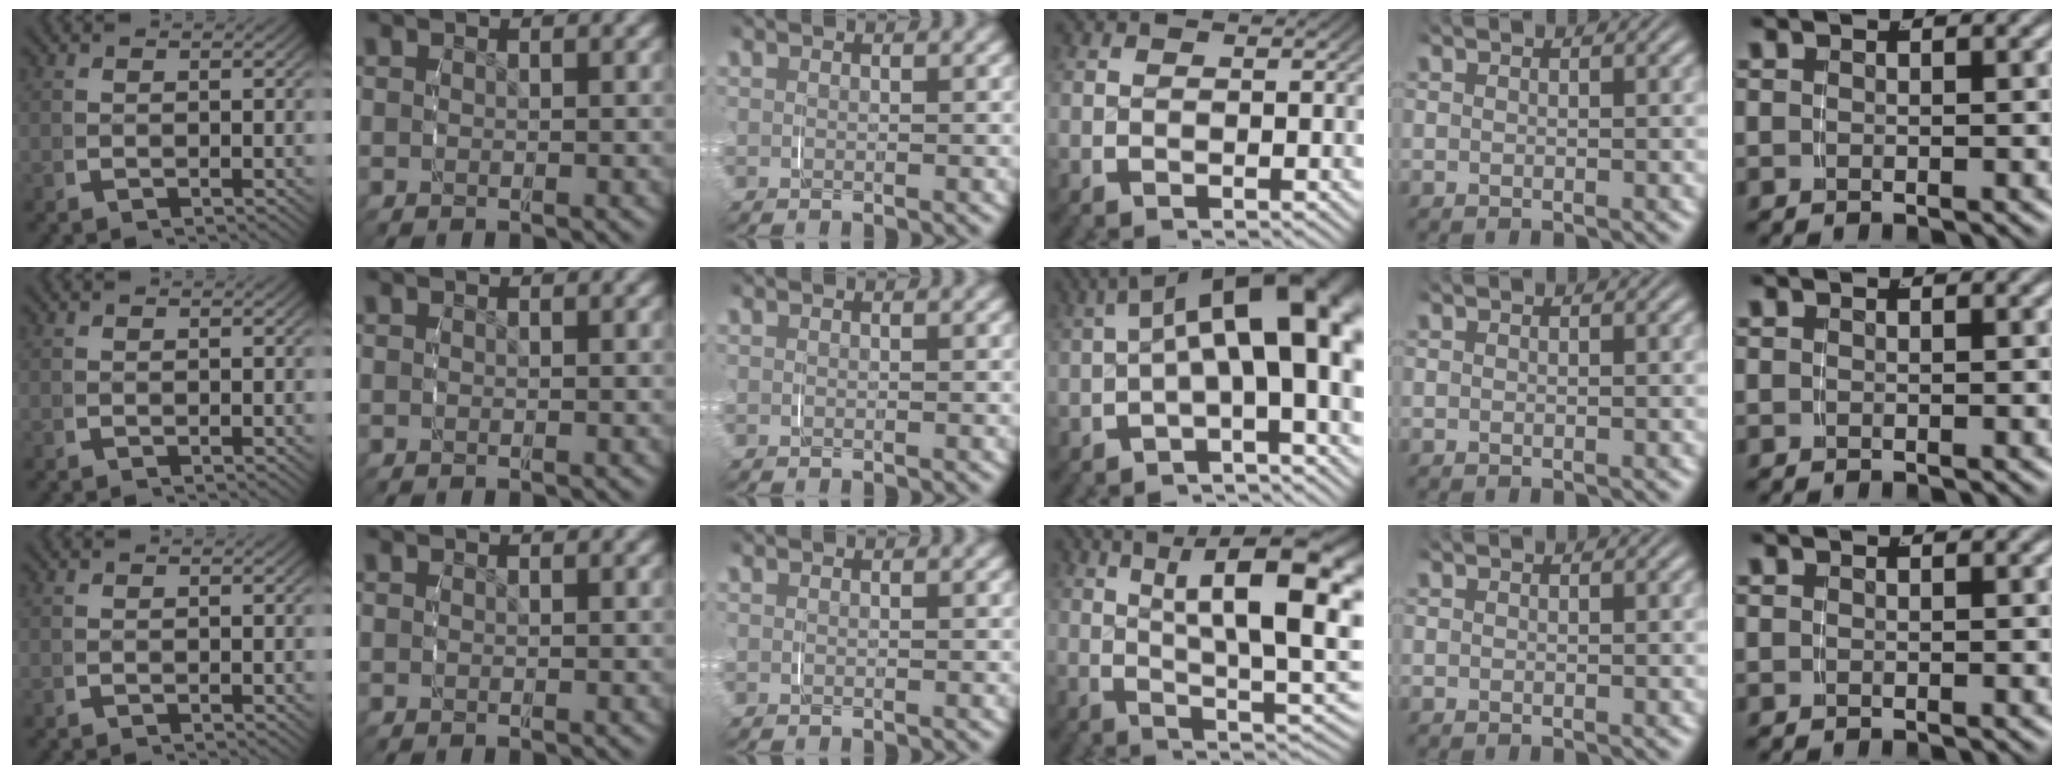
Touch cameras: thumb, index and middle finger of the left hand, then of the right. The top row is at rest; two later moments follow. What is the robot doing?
{"motion": "grasp_and_lifting", "object": "measuring cup"}